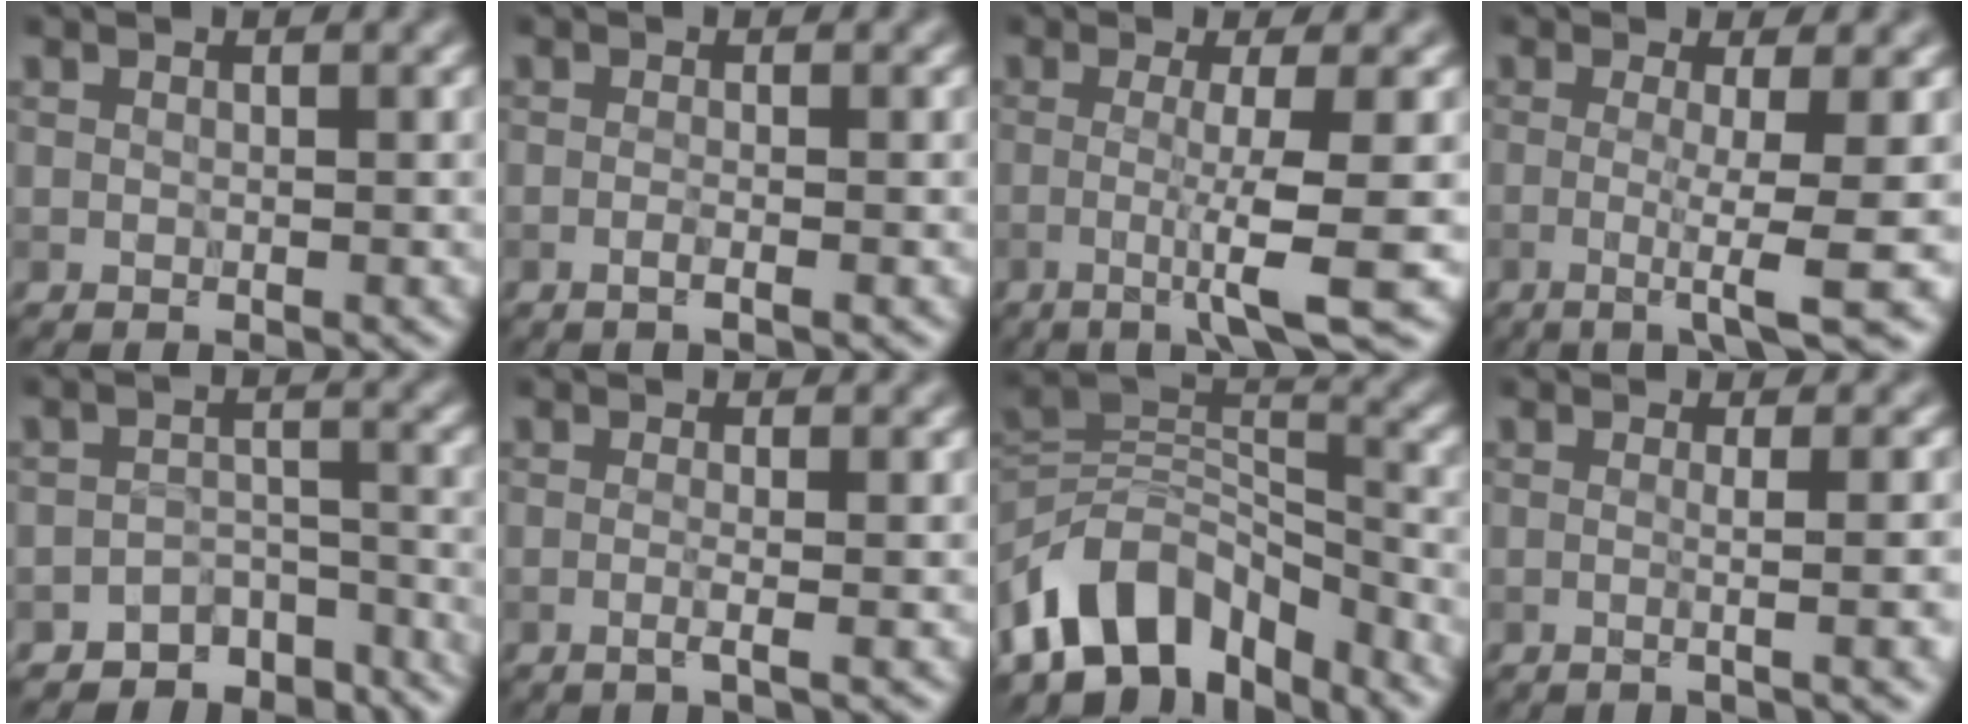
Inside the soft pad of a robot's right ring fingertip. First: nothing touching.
{"total": 1.2, "force": [-0.4, 0.3, 1.0], "torque": [-0.010, 0.002, -0.015]}
{"total": 5.3, "force": [-1.4, 0.4, 5.1], "torque": [-0.083, -0.002, -0.033]}
{"total": 5.4, "force": [-1.0, 0.8, 5.2], "torque": [-0.083, -0.007, -0.023]}
{"total": 4.6, "force": [-3.9, 2.2, 0.7], "torque": [0.007, -0.005, -0.058]}
{"total": 1.5, "force": [-0.3, 0.5, 1.4], "torque": [-0.016, -0.002, -0.019]}
{"total": 9.7, "force": [-5.5, 5.8, 5.5], "torque": [-0.086, 0.020, -0.108]}
{"total": 5.2, "force": [-0.2, 2.2, 4.7], "torque": [-0.032, 0.015, -0.025]}